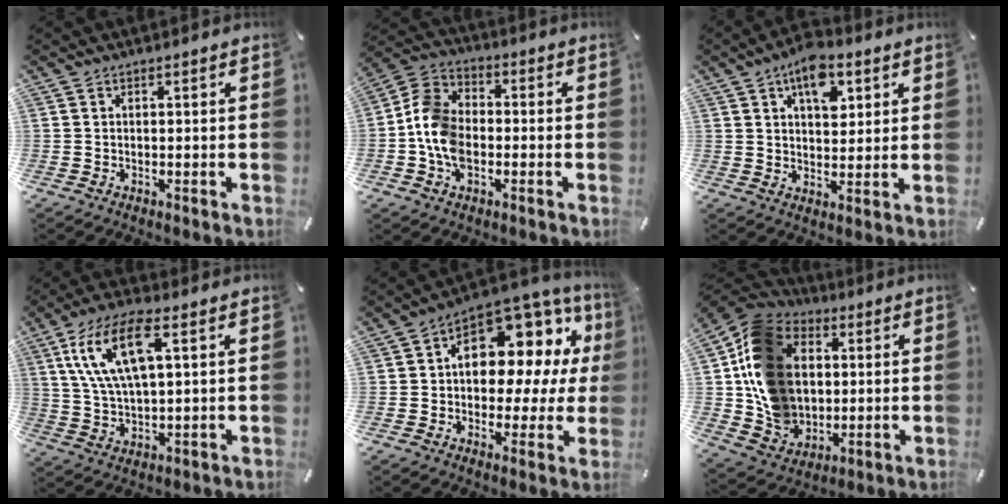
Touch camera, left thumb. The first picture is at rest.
{"total": 9.9, "force": [-2.6, 7.4, 6.0], "torque": [-0.142, 0.021, -0.048]}
{"total": 10.0, "force": [4.9, 5.9, 6.5], "torque": [-0.088, -0.014, 0.083]}
{"total": 14.0, "force": [5.7, 5.9, 11.3], "torque": [-0.251, 0.008, 0.099]}
{"total": 12.7, "force": [4.0, 8.7, 8.4], "torque": [-0.112, -0.047, 0.070]}
{"total": 17.2, "force": [2.0, 14.8, 8.5], "torque": [-0.174, -0.001, 0.043]}